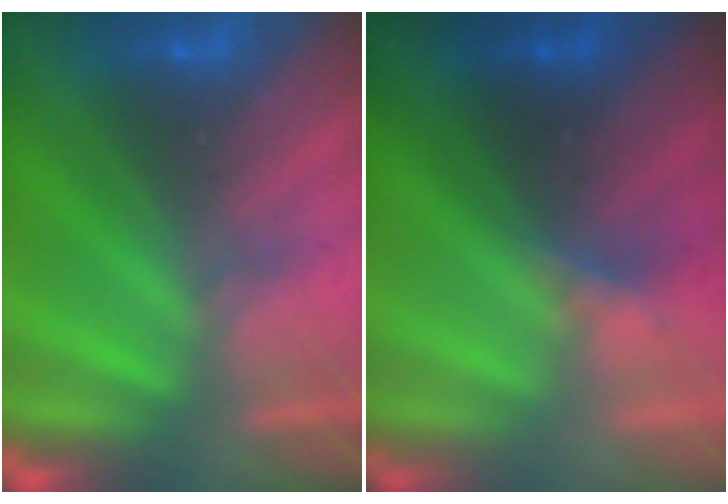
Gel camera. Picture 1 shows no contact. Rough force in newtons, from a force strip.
{"total": 1.5}